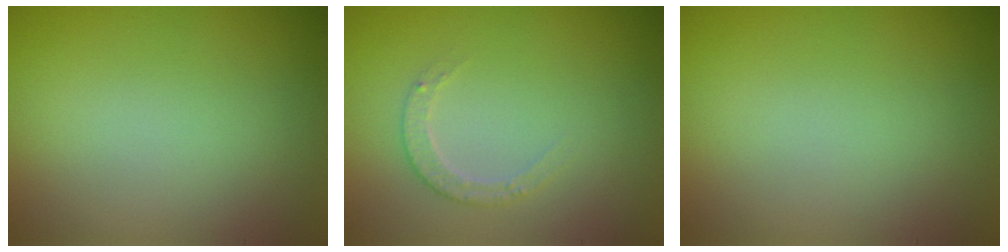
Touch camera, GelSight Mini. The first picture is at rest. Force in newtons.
{"total": 1.8, "press": 1.8, "slide": 0.4}
{"total": 0.0}